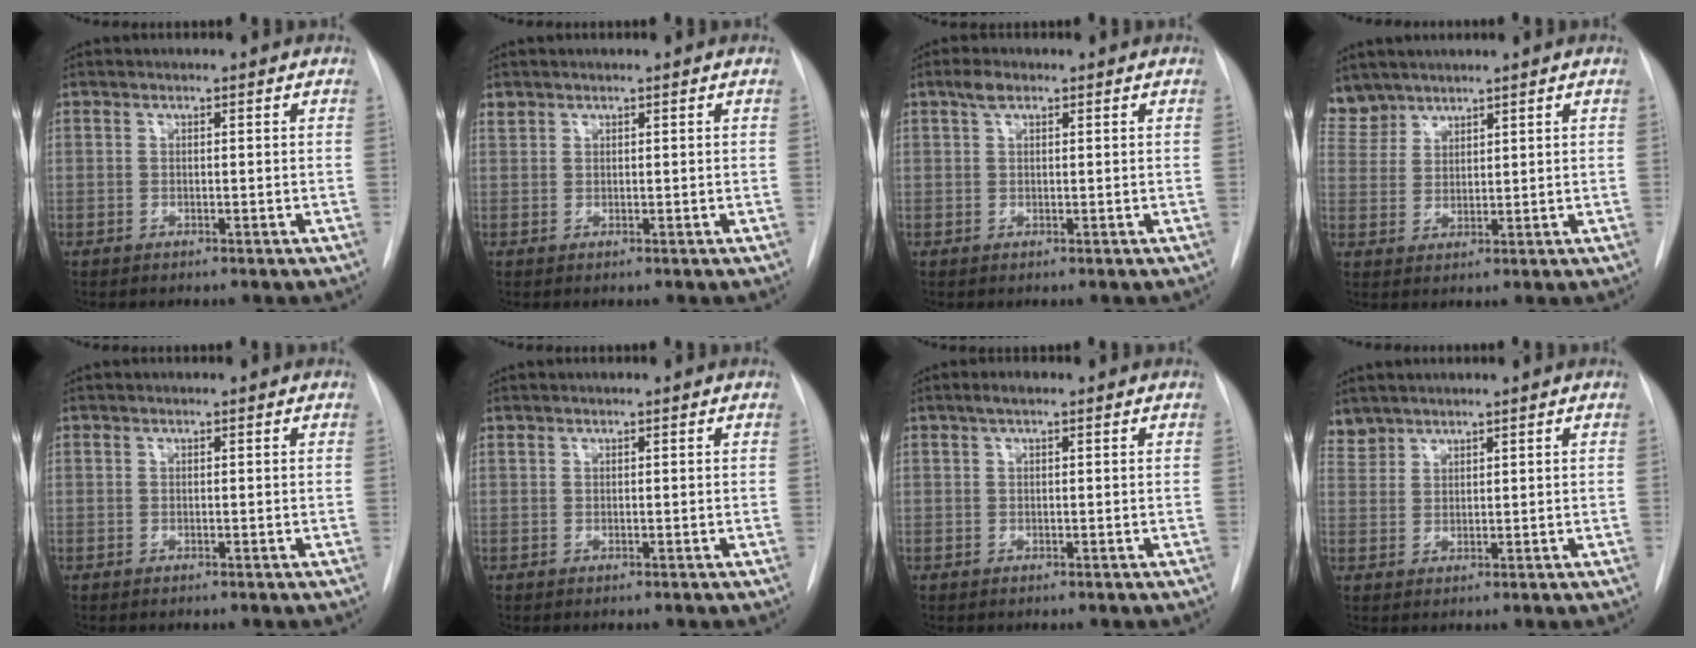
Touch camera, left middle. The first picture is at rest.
{"total": 0.8, "force": [0.7, 0.4, -0.1], "torque": [0.002, 0.007, 0.014]}
{"total": 1.9, "force": [1.2, 0.8, 1.3], "torque": [-0.029, 0.011, 0.023]}
{"total": 5.4, "force": [4.9, 2.3, -0.2], "torque": [0.008, 0.008, 0.106]}
{"total": 0.0}
{"total": 0.0}
{"total": 1.5, "force": [0.9, 0.3, 1.1], "torque": [-0.024, 0.013, 0.014]}
{"total": 3.0, "force": [2.8, 1.0, -0.3], "torque": [0.007, 0.012, 0.059]}